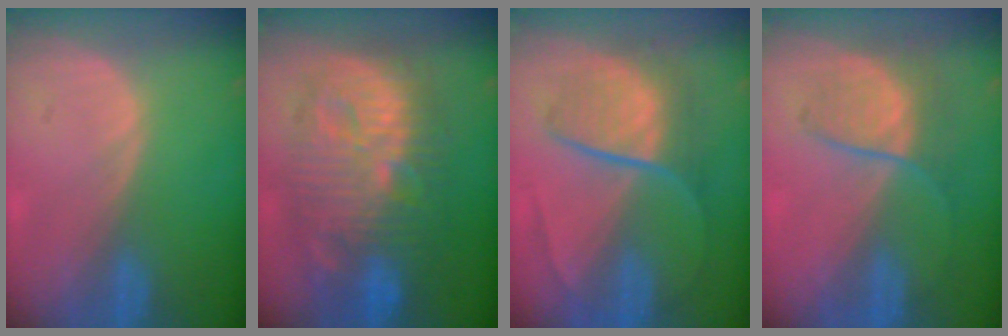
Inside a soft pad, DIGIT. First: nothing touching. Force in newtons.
{"total": 13.5, "press": 13.4, "slide": 1.4}
{"total": 8.0, "press": 7.4, "slide": 2.9}
{"total": 6.3, "press": 6.0, "slide": 2.0}